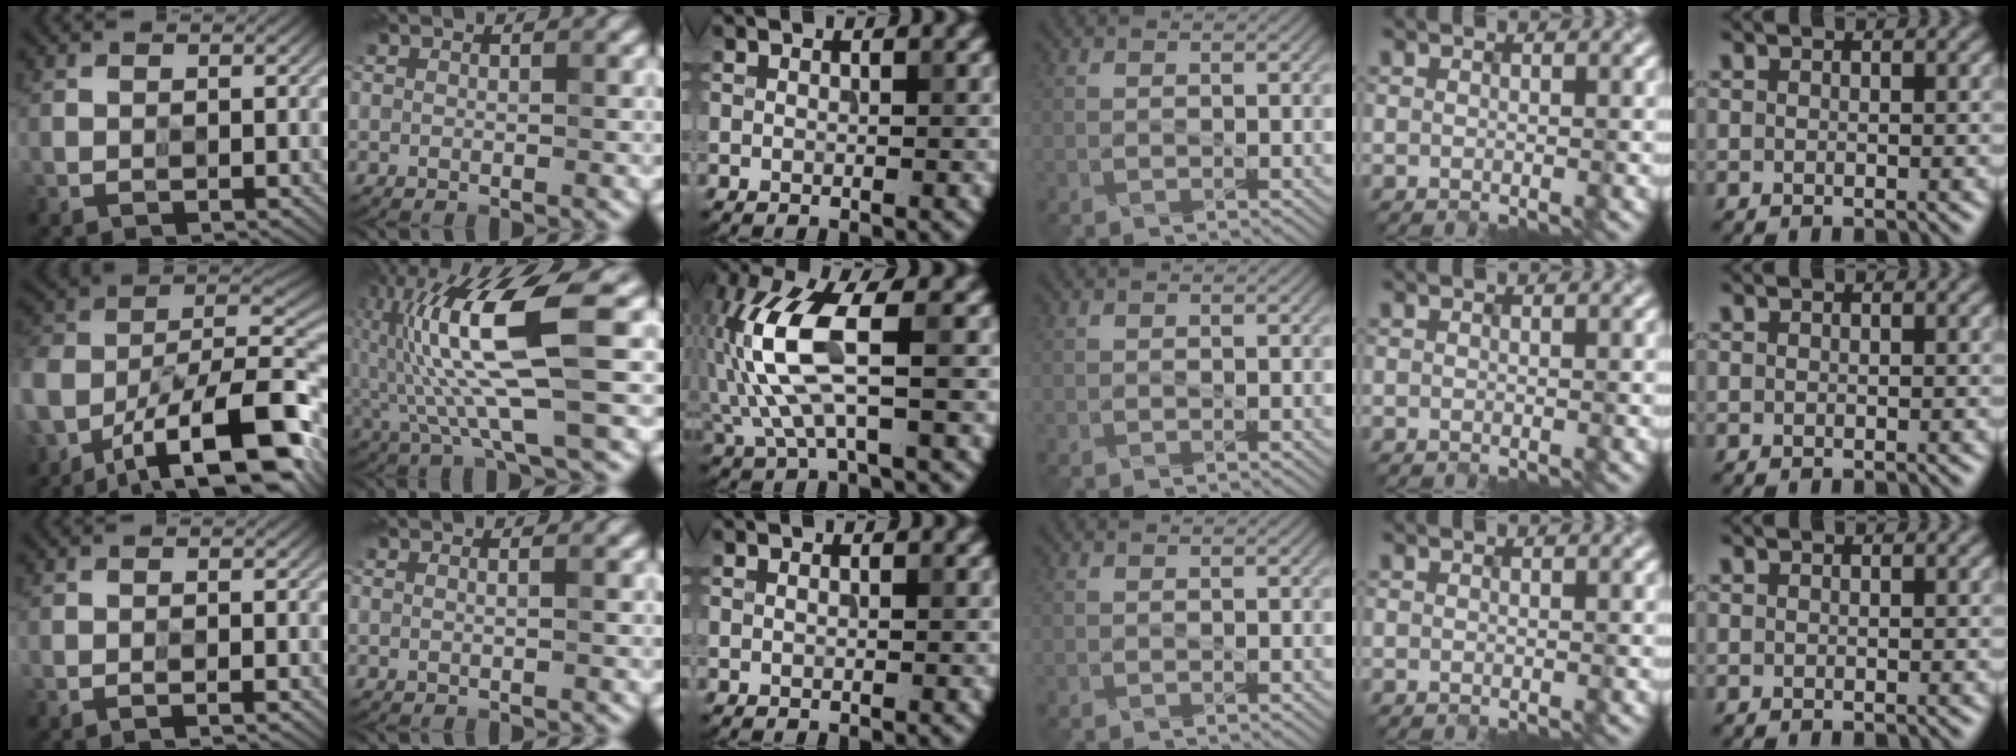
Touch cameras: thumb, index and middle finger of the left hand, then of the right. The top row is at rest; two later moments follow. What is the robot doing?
{"motion": "insert", "object": "drawer"}